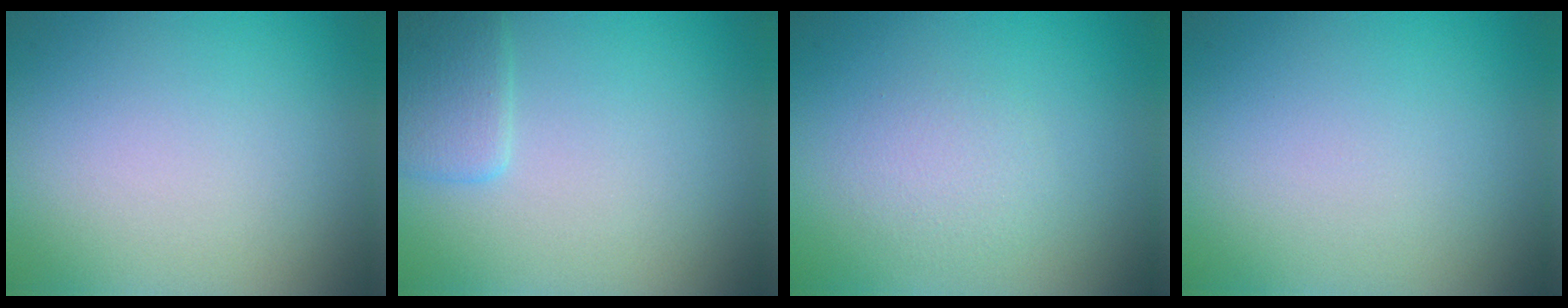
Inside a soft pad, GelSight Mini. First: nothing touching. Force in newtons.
{"total": 2.3, "press": 2.3, "slide": 0.2}
{"total": 1.6, "press": 1.6, "slide": 0.1}
{"total": 0.0}